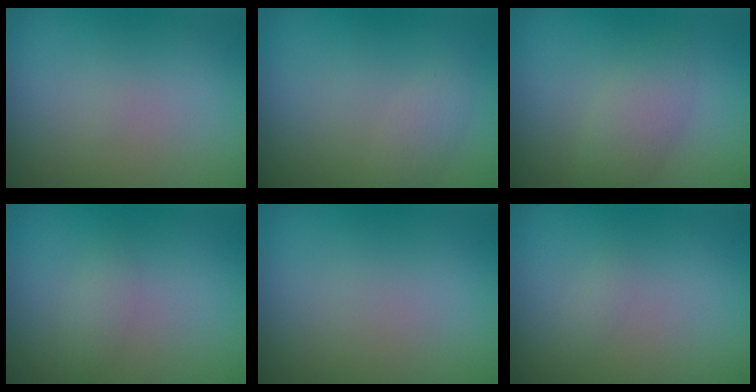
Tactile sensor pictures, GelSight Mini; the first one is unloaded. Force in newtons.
{"total": 1.2, "press": 1.2, "slide": 0.0}
{"total": 2.4, "press": 2.4, "slide": 0.1}
{"total": 1.0, "press": 1.0, "slide": 0.1}
{"total": 0.0}
{"total": 0.5, "press": 0.5, "slide": 0.0}